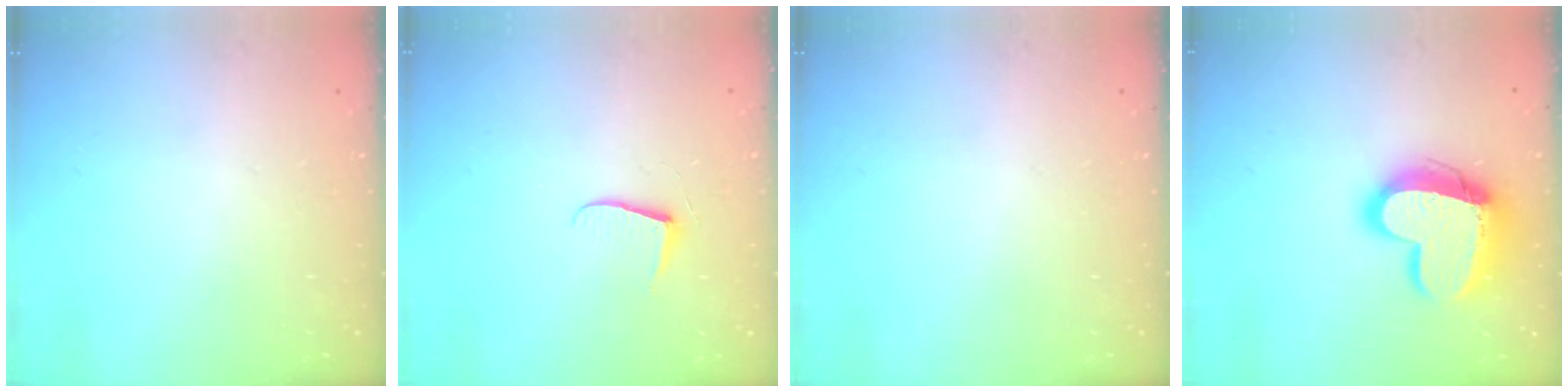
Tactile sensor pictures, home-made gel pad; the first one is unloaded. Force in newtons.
{"total": 5.5, "press": 5.5, "slide": 0.6}
{"total": 0.0}
{"total": 16.9, "press": 16.8, "slide": 1.5}